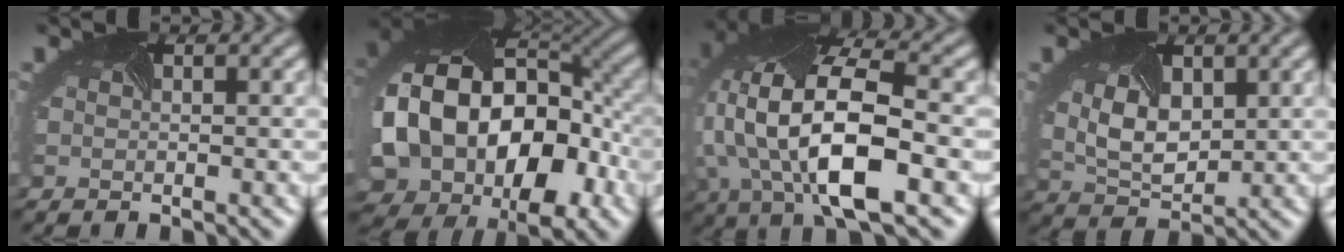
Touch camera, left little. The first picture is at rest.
{"total": 18.5, "force": [-1.2, 13.0, 13.1], "torque": [-0.247, -0.020, 0.000]}
{"total": 14.0, "force": [-1.4, 6.6, 12.2], "torque": [-0.247, -0.007, -0.025]}
{"total": 4.8, "force": [1.0, 3.2, 3.5], "torque": [-0.073, -0.007, 0.022]}